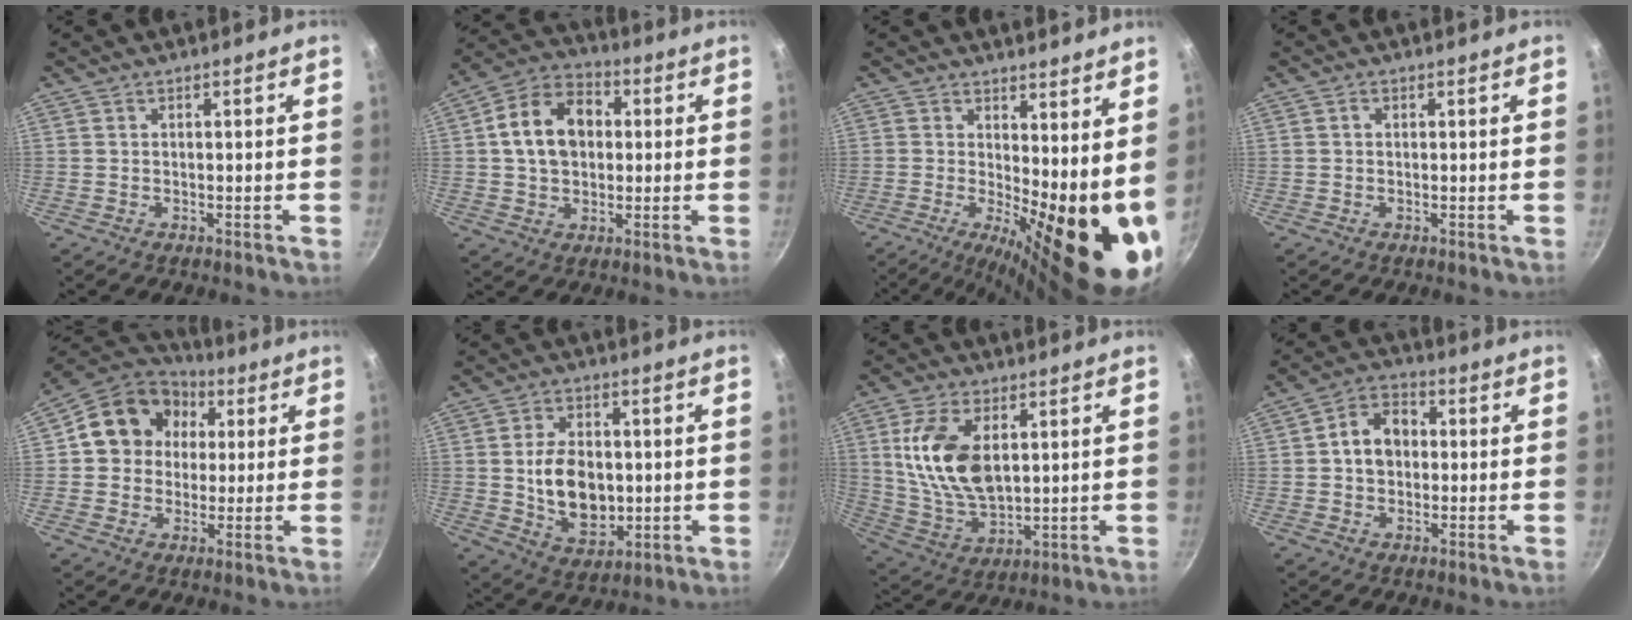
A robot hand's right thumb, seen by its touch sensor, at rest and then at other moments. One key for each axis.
{"total": 12.9, "fx": 1.6, "fy": 9.6, "fz": 8.4, "tx": -0.118, "ty": 0.024, "tz": 0.013}
{"total": 17.5, "fx": 0.5, "fy": 6.5, "fz": 16.3, "tx": -0.192, "ty": -0.026, "tz": 0.017}
{"total": 0.9, "fx": 0.2, "fy": 0.7, "fz": 0.5, "tx": -0.007, "ty": 0.005, "tz": 0.001}
{"total": 14.6, "fx": 2.9, "fy": 12.7, "fz": 6.7, "tx": -0.083, "ty": 0.020, "tz": 0.031}
{"total": 13.0, "fx": -0.1, "fy": 8.9, "fz": 9.5, "tx": -0.131, "ty": -0.006, "tz": 0.006}
{"total": 15.0, "fx": 3.6, "fy": 8.5, "fz": 11.8, "tx": -0.213, "ty": -0.020, "tz": 0.079}
{"total": 8.2, "fx": 0.5, "fy": 6.3, "fz": 5.2, "tx": -0.056, "ty": 0.020, "tz": -0.005}